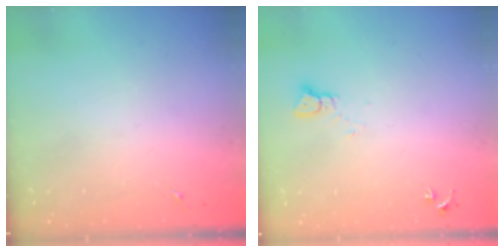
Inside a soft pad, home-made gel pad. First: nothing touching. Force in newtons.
{"total": 2.4, "press": 2.4, "slide": 0.2}